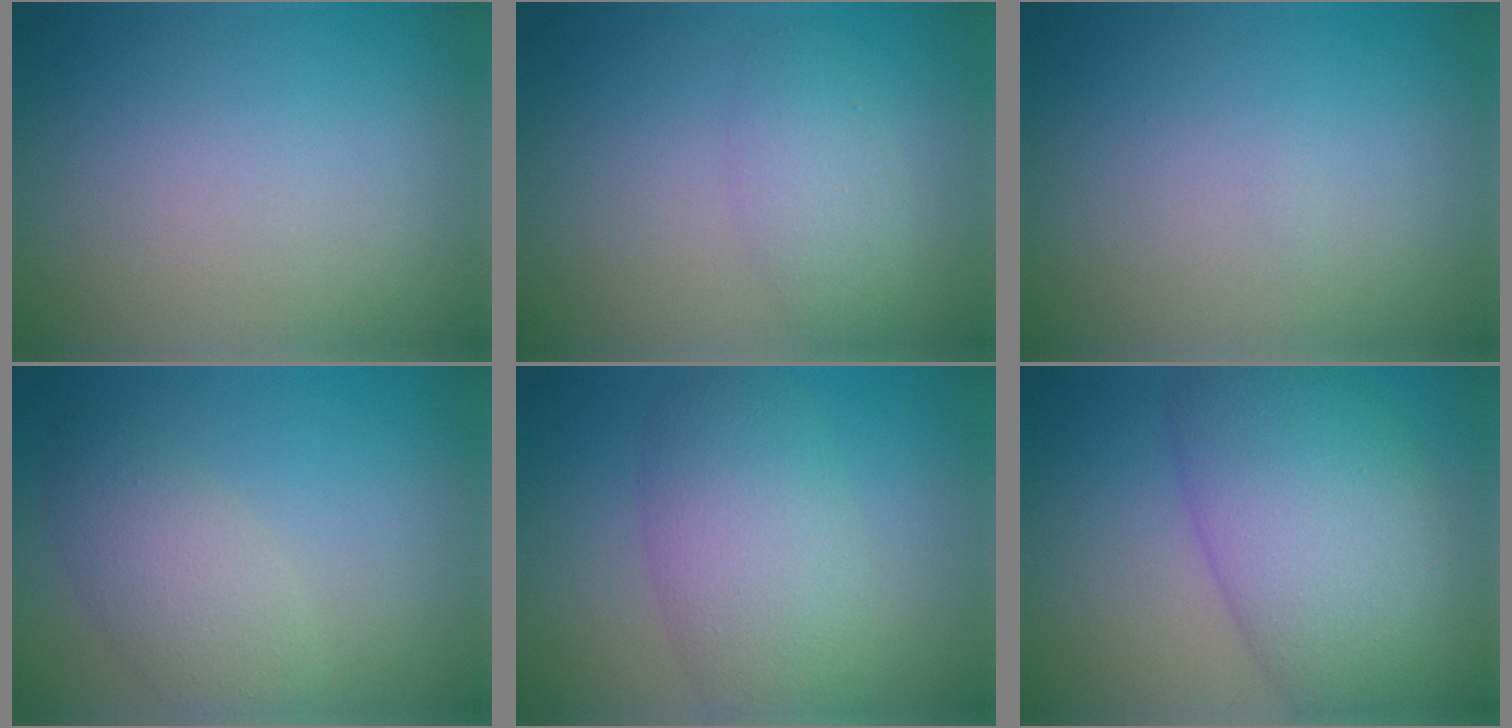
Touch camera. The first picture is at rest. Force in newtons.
{"total": 2.5, "press": 2.5, "slide": 0.1}
{"total": 0.0}
{"total": 3.9, "press": 3.9, "slide": 0.2}
{"total": 6.1, "press": 6.1, "slide": 0.3}
{"total": 10.3, "press": 10.3, "slide": 0.3}